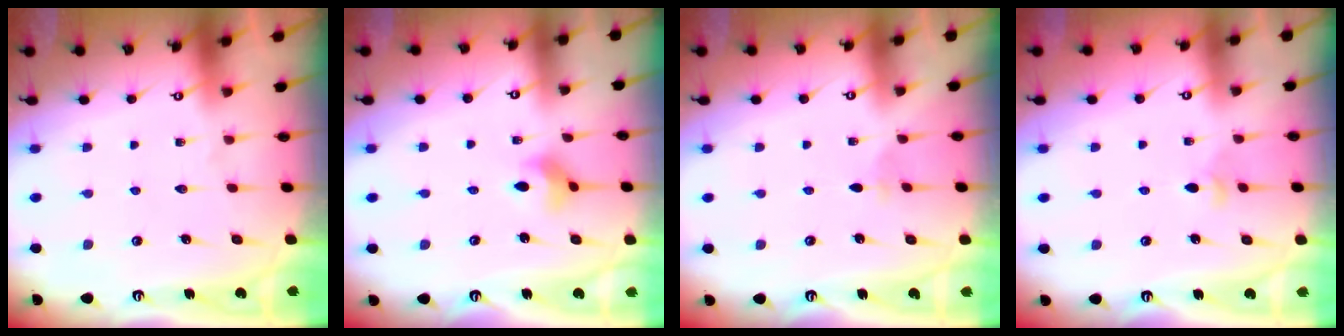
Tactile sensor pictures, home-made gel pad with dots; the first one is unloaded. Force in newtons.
{"total": 3.8, "press": 3.8, "slide": 0.6}
{"total": 1.6, "press": 1.6, "slide": 0.4}
{"total": 3.6, "press": 3.5, "slide": 0.8}